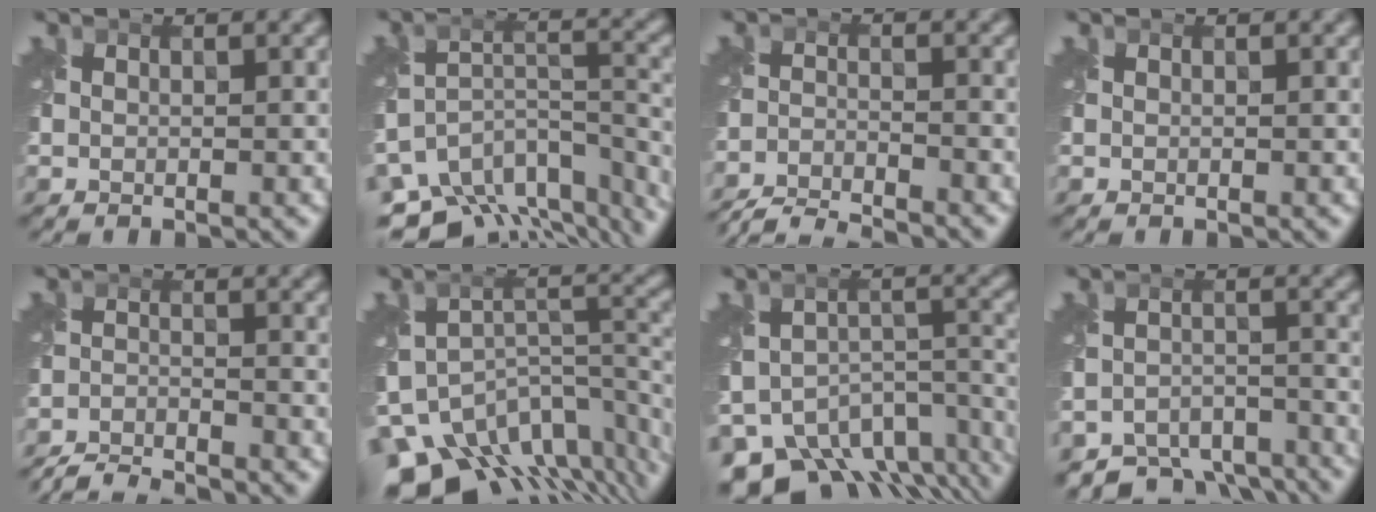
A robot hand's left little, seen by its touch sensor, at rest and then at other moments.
{"total": 11.3, "force": [-9.5, 4.5, 4.2], "torque": [-0.076, -0.004, -0.117]}
{"total": 6.4, "force": [-6.2, 0.7, 1.3], "torque": [-0.025, -0.020, -0.108]}
{"total": 0.0}
{"total": 5.3, "force": [-5.2, 0.5, 1.0], "torque": [-0.016, -0.016, -0.093]}
{"total": 11.9, "force": [-8.3, 5.4, 6.7], "torque": [-0.115, -0.006, -0.104]}
{"total": 12.5, "force": [-9.4, 6.5, 5.0], "torque": [-0.087, -0.019, -0.112]}
{"total": 8.2, "force": [-7.4, 3.1, 1.6], "torque": [-0.018, -0.021, -0.101]}